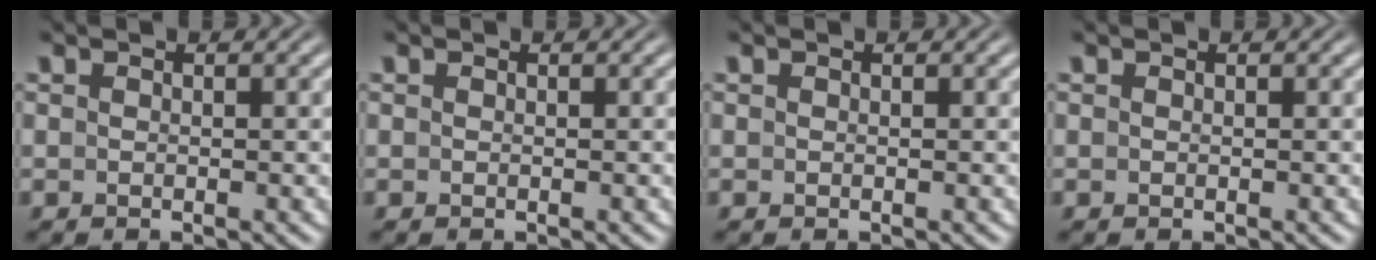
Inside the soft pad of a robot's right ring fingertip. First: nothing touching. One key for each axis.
{"total": 0.0}
{"total": 0.0}
{"total": 0.0}